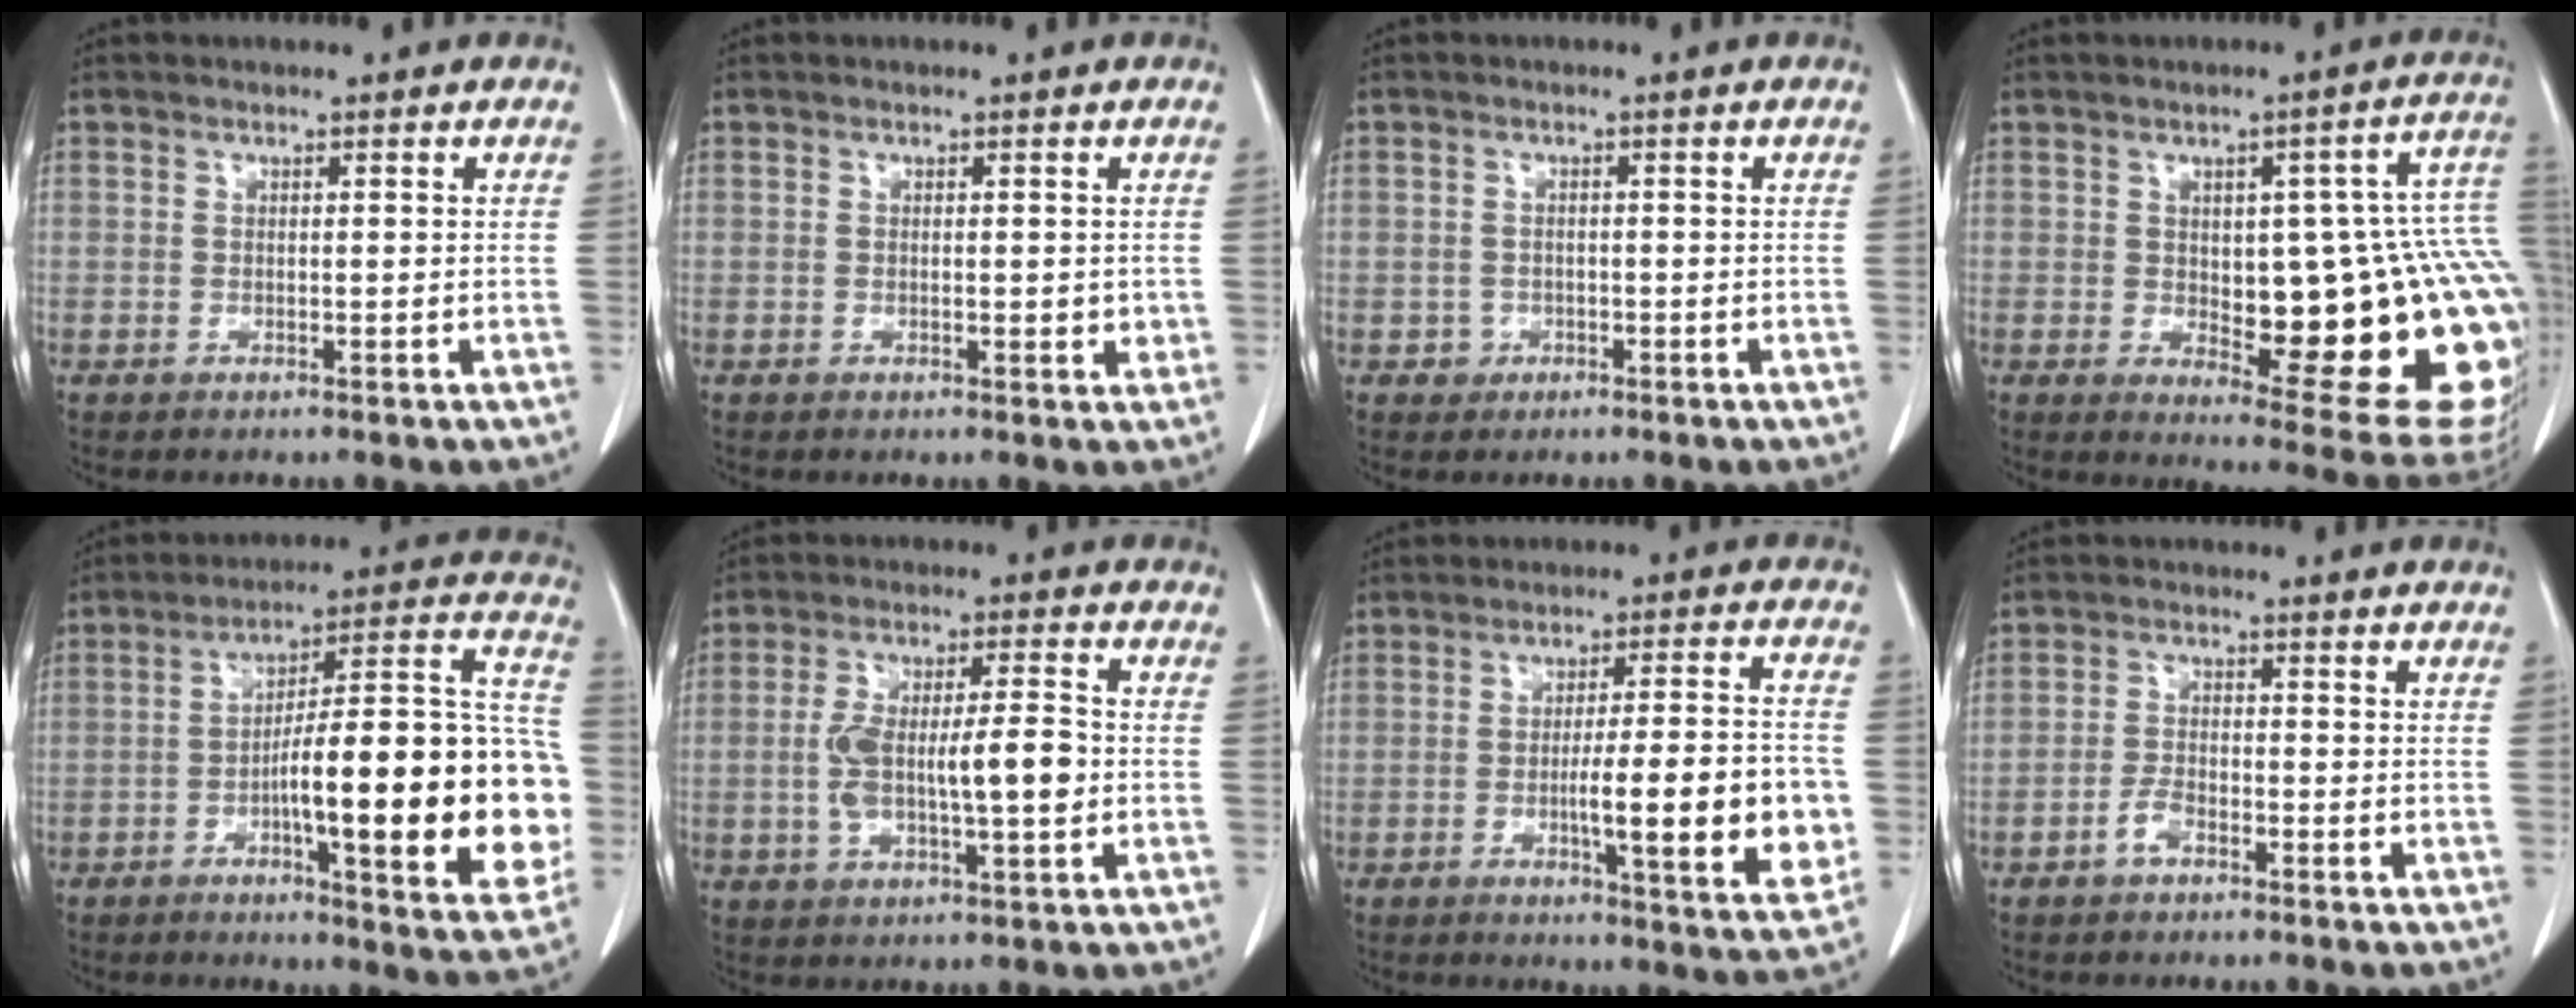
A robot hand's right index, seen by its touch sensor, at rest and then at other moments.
{"total": 1.7, "force": [0.1, 0.8, 1.5], "torque": [-0.019, -0.004, 0.002]}
{"total": 1.9, "force": [-0.8, 1.7, 0.0], "torque": [0.008, 0.009, -0.013]}
{"total": 23.9, "force": [-1.5, 6.9, 22.9], "torque": [-0.204, 0.018, 0.006]}
{"total": 24.4, "force": [-4.5, 4.0, 23.7], "torque": [-0.262, 0.029, -0.059]}
{"total": 10.3, "force": [-1.0, 2.2, 10.0], "torque": [-0.186, 0.013, -0.014]}
{"total": 13.9, "force": [-2.7, 1.4, 13.5], "torque": [-0.191, -0.002, -0.037]}
{"total": 2.7, "force": [-1.8, 1.0, 1.7], "torque": [-0.030, 0.004, -0.036]}